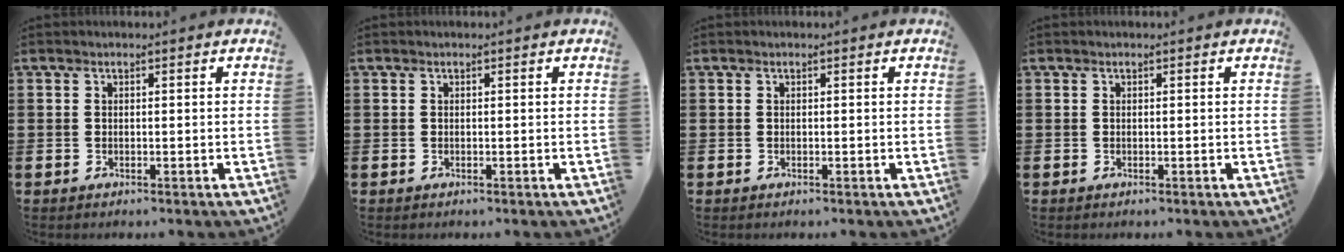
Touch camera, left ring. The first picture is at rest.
{"total": 0.0}
{"total": 0.0}
{"total": 0.0}